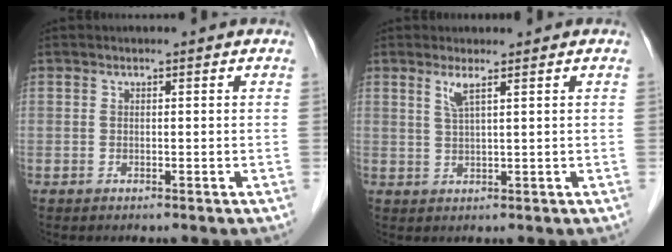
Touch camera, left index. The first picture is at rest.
{"total": 2.2, "force": [1.3, -0.2, 1.8], "torque": [-0.043, -0.003, 0.030]}